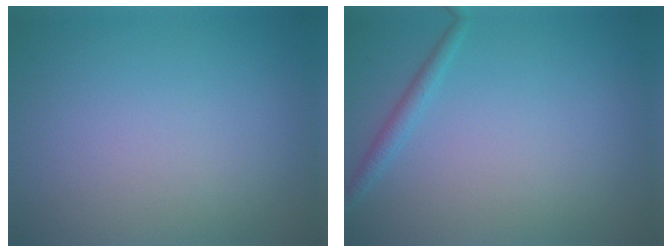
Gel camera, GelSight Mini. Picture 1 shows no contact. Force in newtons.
{"total": 1.2, "press": 1.2, "slide": 0.0}